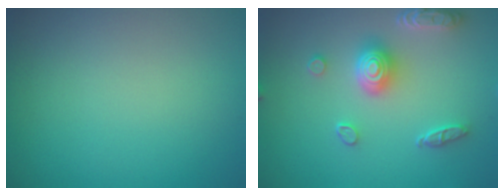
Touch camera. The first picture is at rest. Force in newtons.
{"total": 4.5, "press": 3.8, "slide": 2.5}